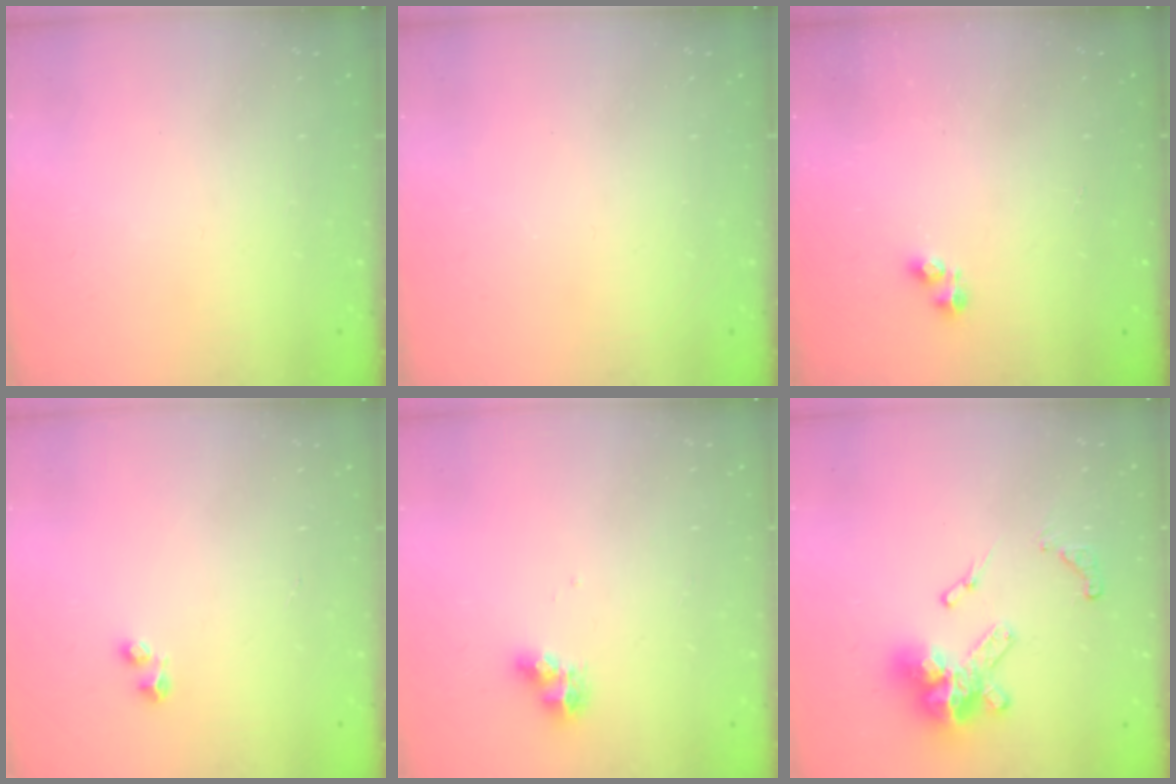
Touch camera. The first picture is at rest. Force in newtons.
{"total": 0.0}
{"total": 3.3, "press": 3.2, "slide": 0.5}
{"total": 2.4, "press": 2.4, "slide": 0.4}
{"total": 7.8, "press": 7.7, "slide": 0.9}
{"total": 14.1, "press": 14.1, "slide": 0.9}